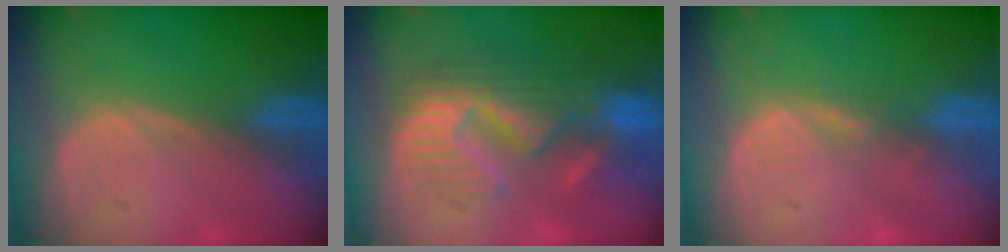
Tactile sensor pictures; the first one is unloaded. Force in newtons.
{"total": 10.6, "press": 10.0, "slide": 3.7}
{"total": 1.3, "press": 1.3, "slide": 0.2}